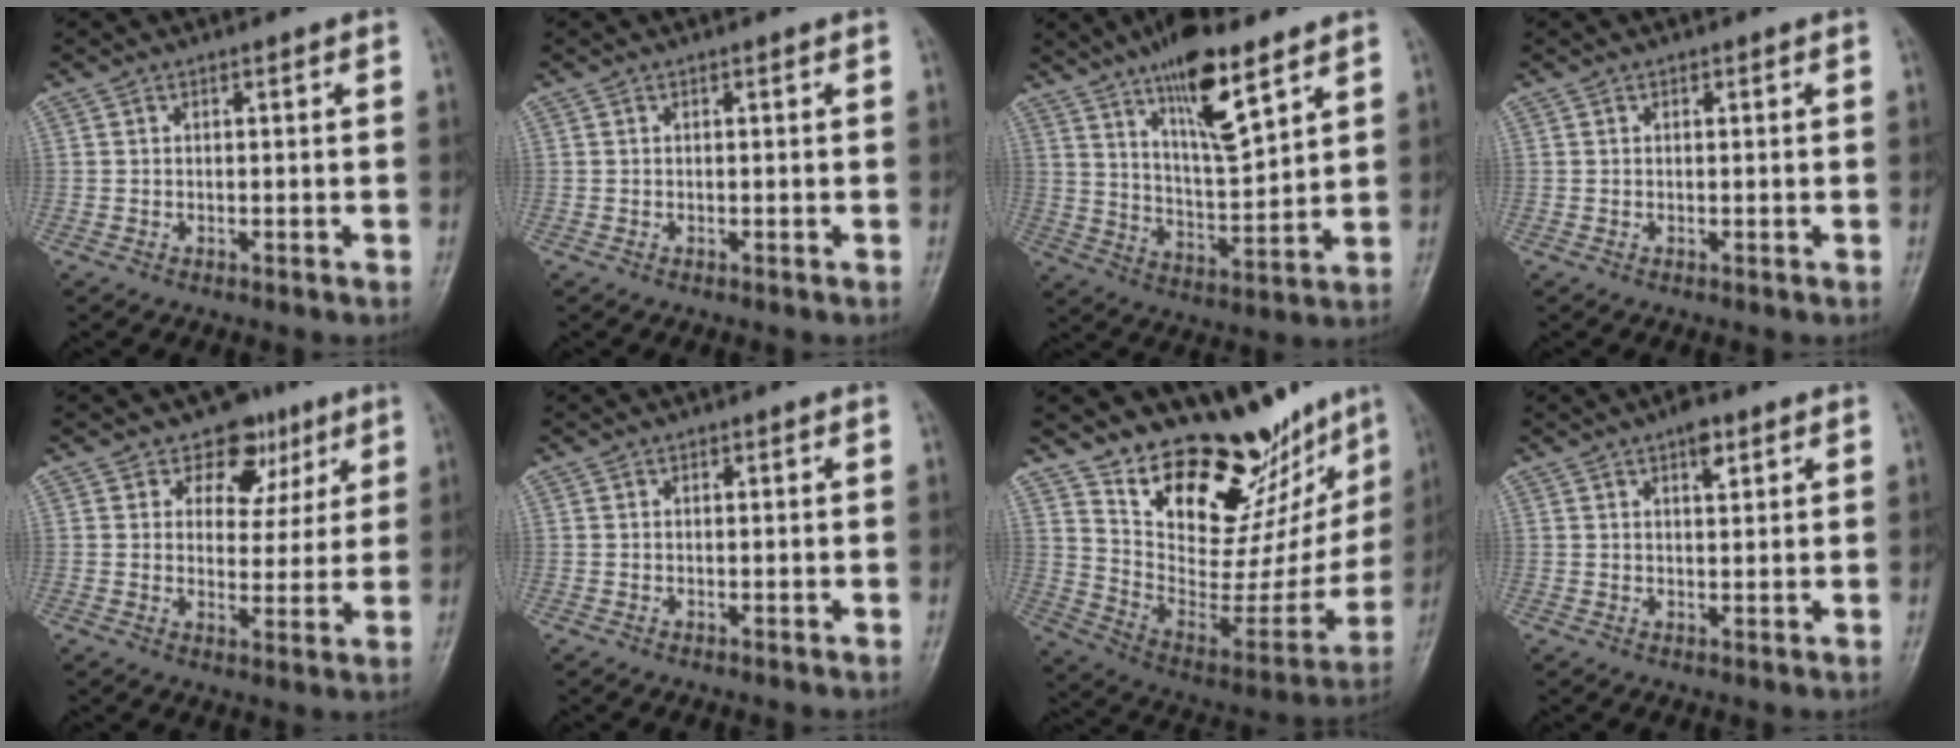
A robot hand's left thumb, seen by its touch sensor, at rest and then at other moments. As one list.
[{"total": 0.0}, {"total": 14.7, "force": [9.1, 4.3, 10.7], "torque": [-0.159, -0.053, 0.160]}, {"total": 0.0}, {"total": 8.4, "force": [4.8, 6.2, 2.9], "torque": [0.006, -0.015, 0.068]}, {"total": 0.0}, {"total": 22.9, "force": [18.2, 9.8, 9.8], "torque": [-0.085, -0.121, 0.287]}, {"total": 3.5, "force": [2.0, 1.5, 2.4], "torque": [-0.026, -0.006, 0.028]}]